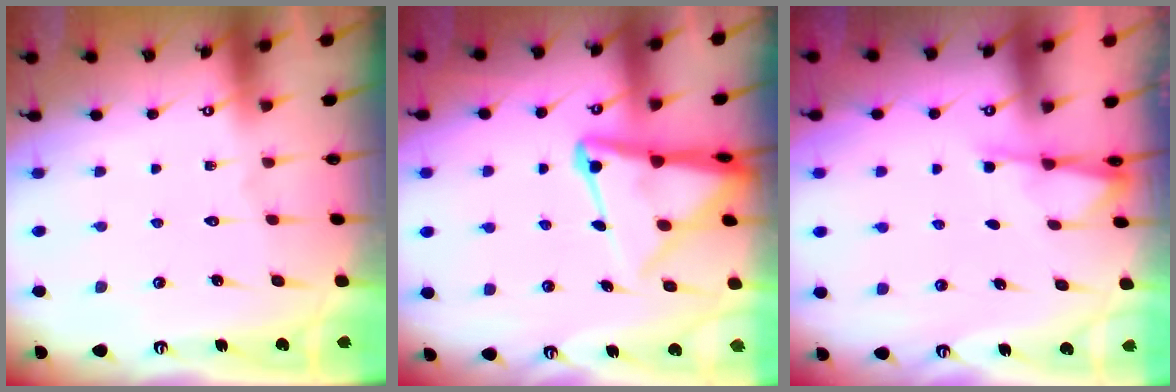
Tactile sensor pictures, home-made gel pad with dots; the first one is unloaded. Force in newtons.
{"total": 9.4, "press": 9.3, "slide": 1.0}
{"total": 1.8, "press": 1.7, "slide": 0.4}